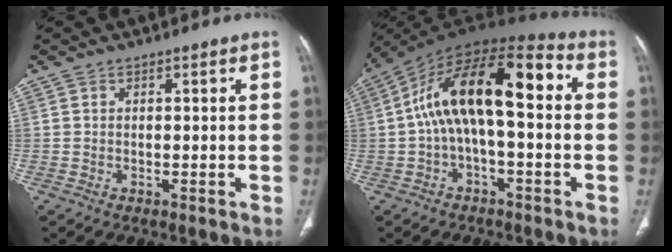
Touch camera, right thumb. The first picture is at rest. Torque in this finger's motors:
{"motor_torque": [0.48, 0.55, 1.65, -0.54, 0.29]}